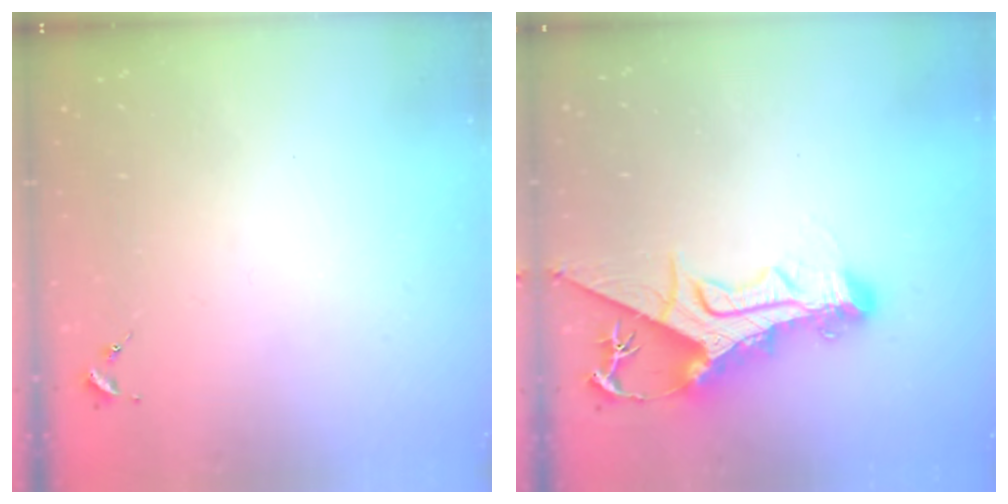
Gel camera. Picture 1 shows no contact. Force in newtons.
{"total": 14.5, "press": 14.4, "slide": 1.2}